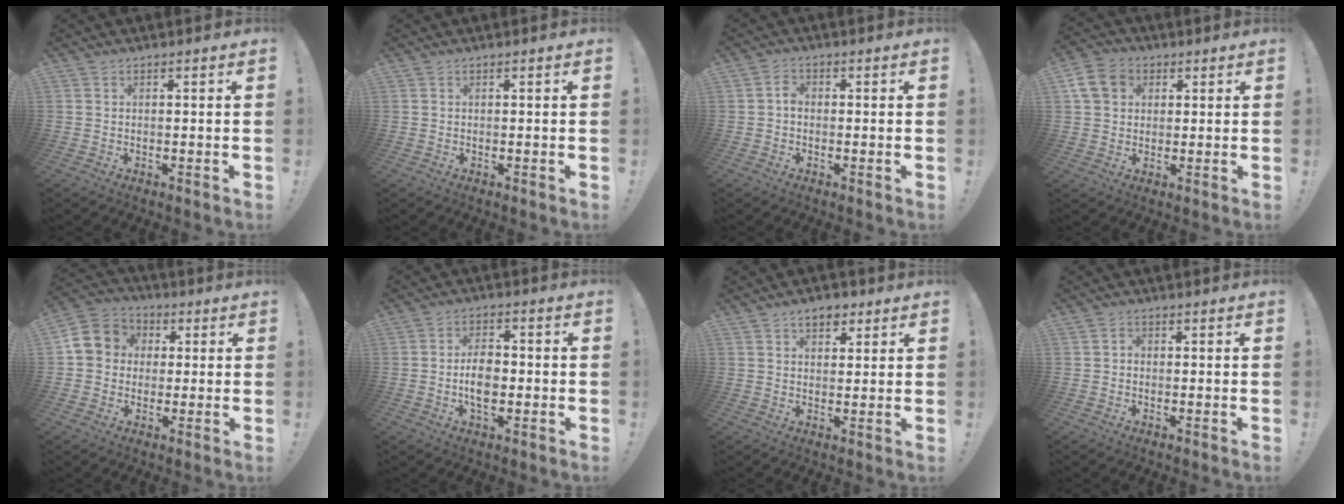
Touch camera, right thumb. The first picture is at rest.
{"total": 0.0}
{"total": 2.4, "force": [-0.6, 1.8, 1.5], "torque": [-0.021, 0.007, -0.014]}
{"total": 9.6, "force": [3.6, 7.7, 4.5], "torque": [-0.082, -0.001, 0.075]}
{"total": 10.3, "force": [1.1, 9.4, 4.1], "torque": [-0.059, 0.012, 0.028]}
{"total": 7.3, "force": [-1.5, 4.6, 5.5], "torque": [-0.091, -0.001, -0.032]}
{"total": 5.4, "force": [3.2, 3.5, 2.6], "torque": [-0.022, -0.012, 0.054]}
{"total": 1.3, "force": [-0.6, 1.1, 0.5], "torque": [-0.009, 0.006, -0.011]}